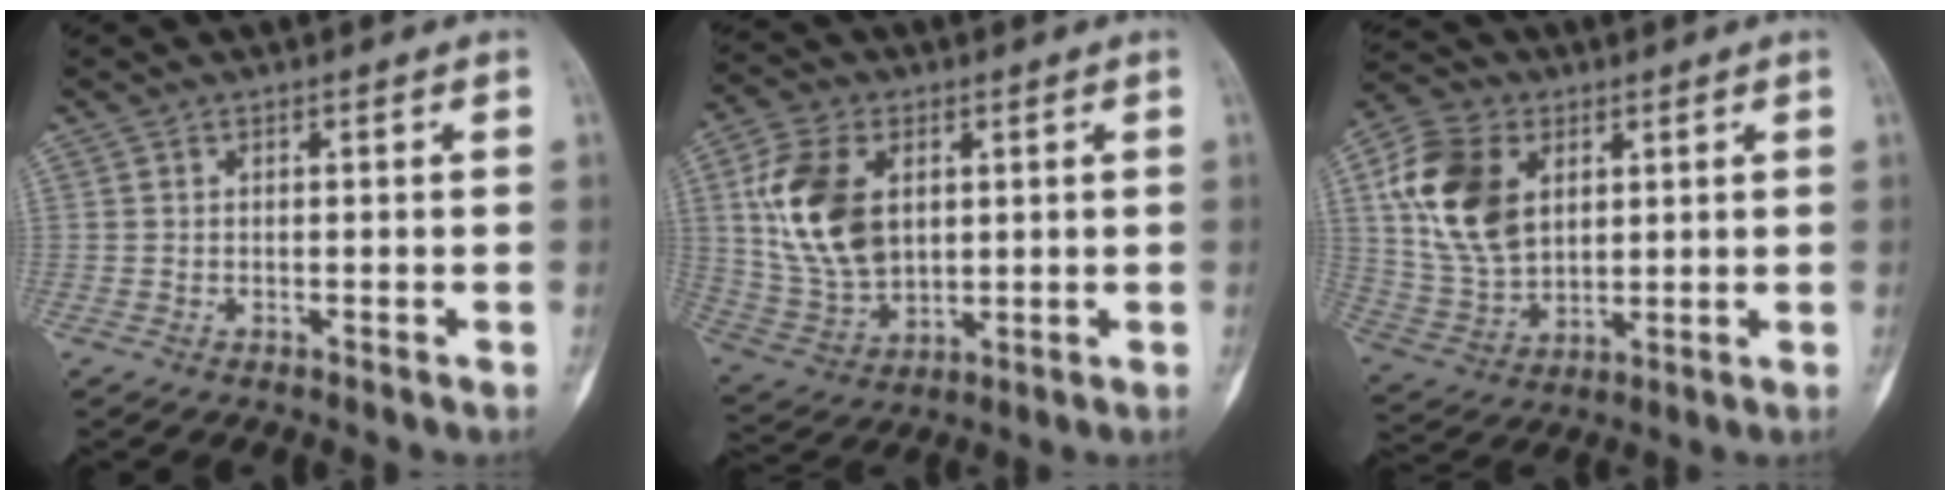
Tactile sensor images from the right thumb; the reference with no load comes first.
{"total": 15.9, "force": [3.7, 10.4, 11.5], "torque": [-0.215, -0.008, 0.080]}
{"total": 16.4, "force": [4.8, 11.3, 10.9], "torque": [-0.201, -0.007, 0.096]}